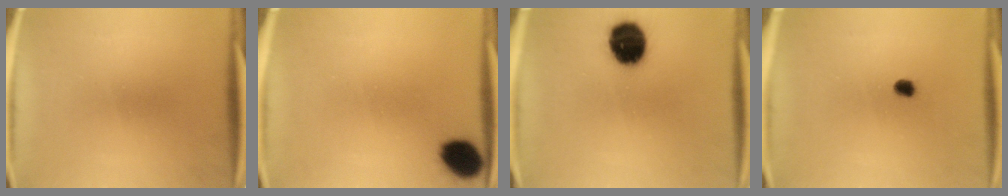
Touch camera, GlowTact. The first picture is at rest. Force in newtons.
{"total": 10.4}
{"total": 13.7}
{"total": 1.9}